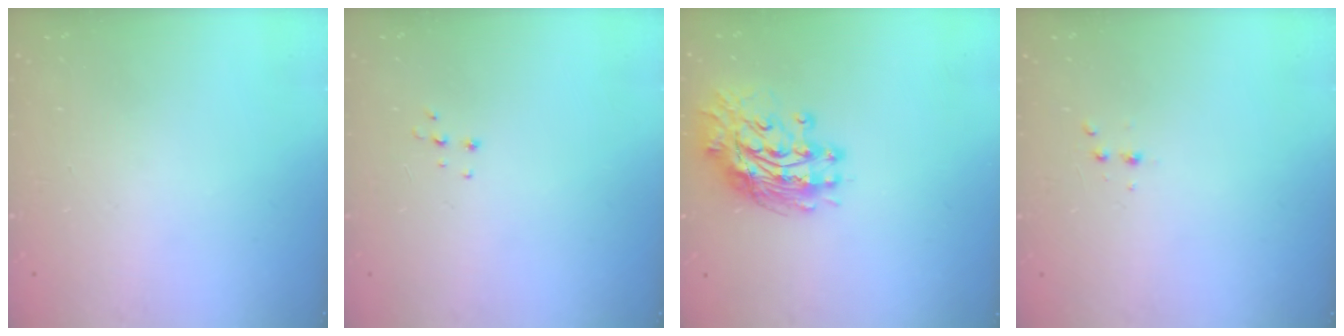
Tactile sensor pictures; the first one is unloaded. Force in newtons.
{"total": 3.7, "press": 3.7, "slide": 0.3}
{"total": 12.3, "press": 12.2, "slide": 1.6}
{"total": 2.9, "press": 2.7, "slide": 1.0}